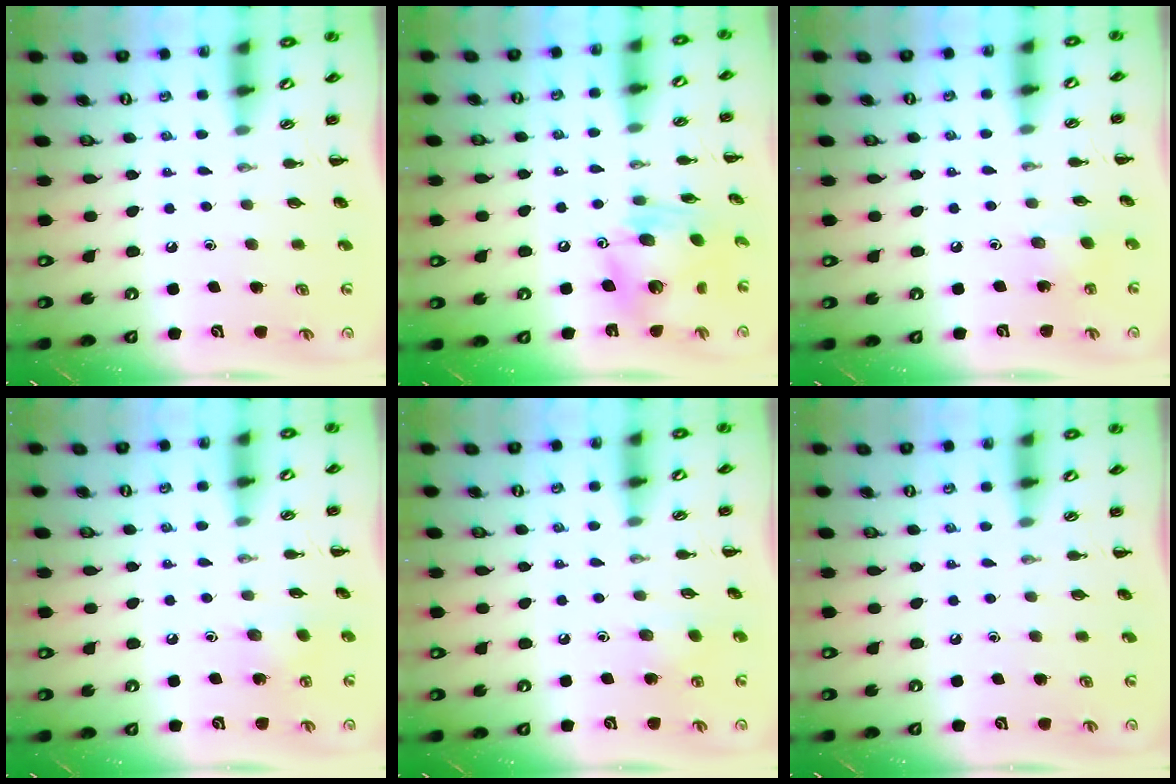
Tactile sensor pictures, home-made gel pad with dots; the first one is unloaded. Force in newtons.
{"total": 12.9, "press": 12.8, "slide": 1.6}
{"total": 2.9, "press": 2.8, "slide": 0.6}
{"total": 6.0, "press": 5.9, "slide": 1.1}
{"total": 5.1, "press": 5.0, "slide": 1.2}
{"total": 0.0}